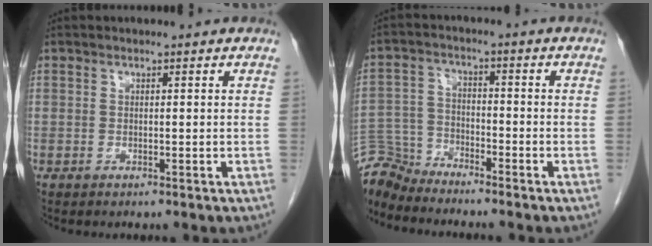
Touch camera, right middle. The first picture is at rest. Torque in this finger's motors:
{"motor_torque": [0.21, -0.21, -0.19, -0.11]}